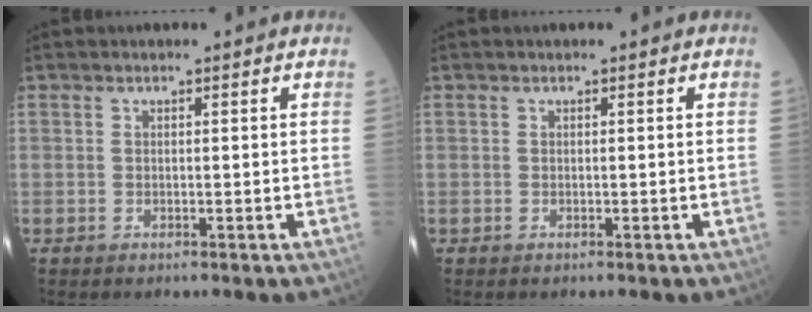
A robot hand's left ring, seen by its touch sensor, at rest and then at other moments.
{"total": 0.0}